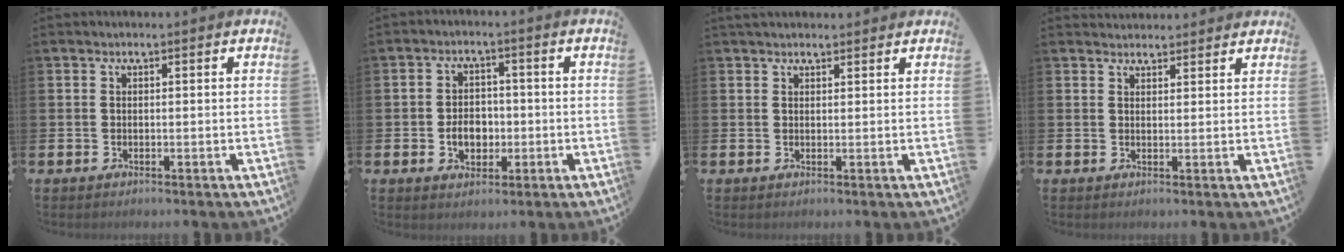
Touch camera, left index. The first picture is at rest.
{"total": 4.3, "force": [-0.9, 3.2, 2.7], "torque": [-0.036, 0.000, -0.023]}
{"total": 1.6, "force": [1.5, 0.5, 0.3], "torque": [0.003, -0.001, 0.026]}
{"total": 2.4, "force": [2.3, 0.6, -0.1], "torque": [0.008, -0.011, 0.042]}